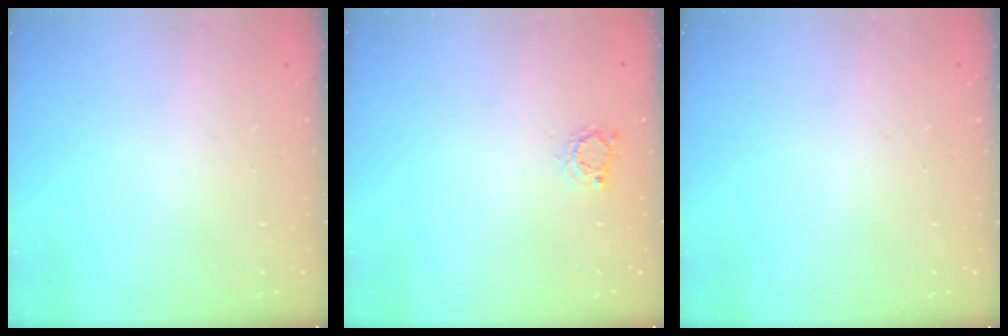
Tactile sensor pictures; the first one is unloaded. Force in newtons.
{"total": 2.8, "press": 2.8, "slide": 0.4}
{"total": 0.0}